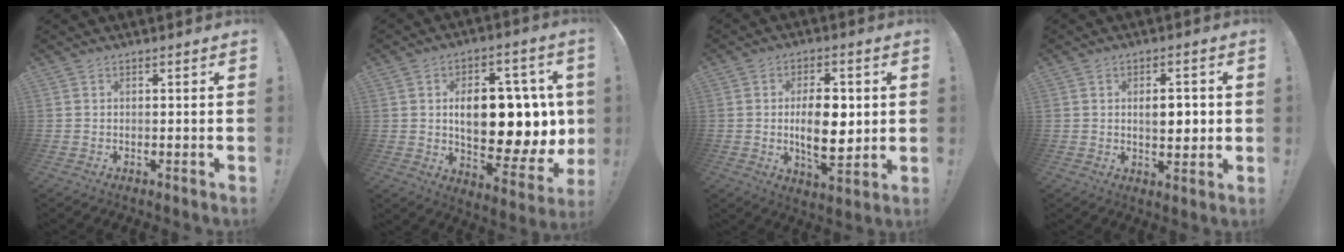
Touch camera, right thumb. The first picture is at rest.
{"total": 19.2, "force": [1.7, 10.4, 16.0], "torque": [-0.234, -0.011, 0.032]}
{"total": 12.9, "force": [0.5, 6.5, 11.1], "torque": [-0.175, -0.011, 0.000]}
{"total": 5.6, "force": [0.3, 2.9, 4.8], "torque": [-0.060, -0.002, 0.000]}